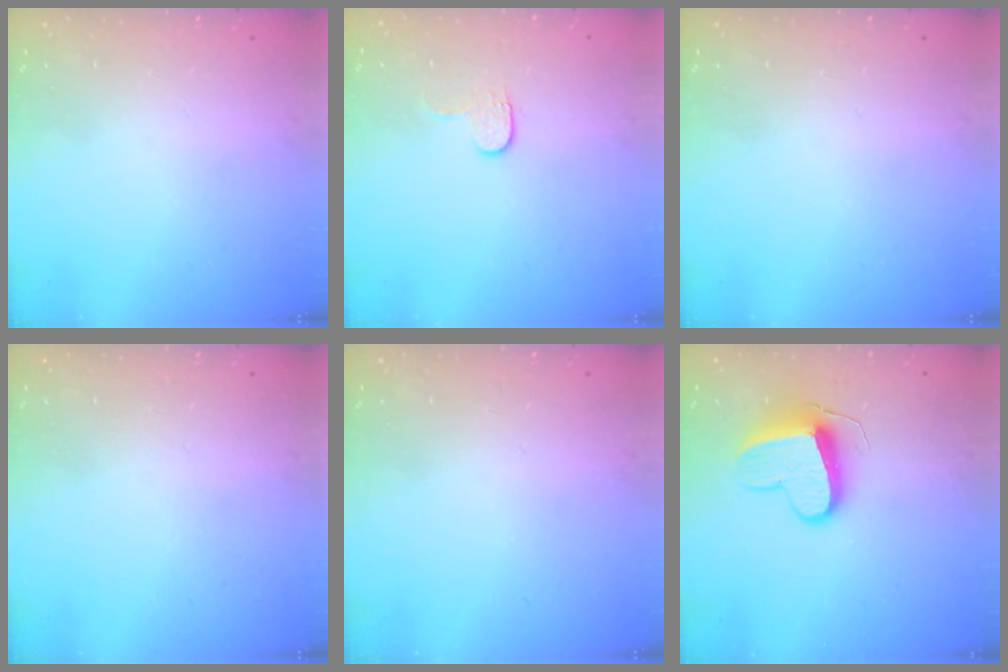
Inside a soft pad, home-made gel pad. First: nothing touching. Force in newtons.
{"total": 3.4, "press": 3.4, "slide": 0.4}
{"total": 0.0}
{"total": 0.0}
{"total": 0.0}
{"total": 9.9, "press": 9.9, "slide": 0.0}